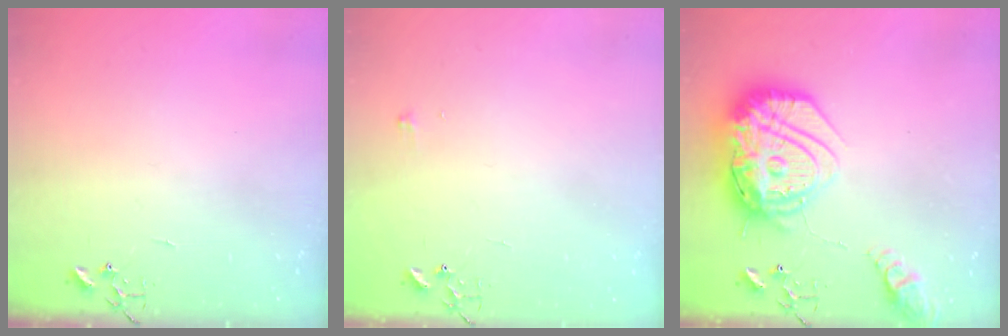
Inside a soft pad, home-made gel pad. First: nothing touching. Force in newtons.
{"total": 4.3, "press": 4.3, "slide": 0.5}
{"total": 27.0, "press": 26.8, "slide": 2.8}